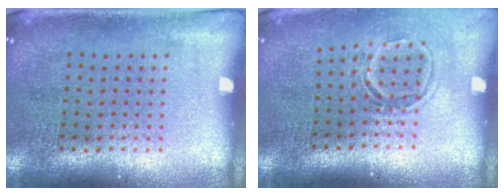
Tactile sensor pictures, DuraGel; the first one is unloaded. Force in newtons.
{"total": 1.5, "press": 1.1, "slide": 1.0}